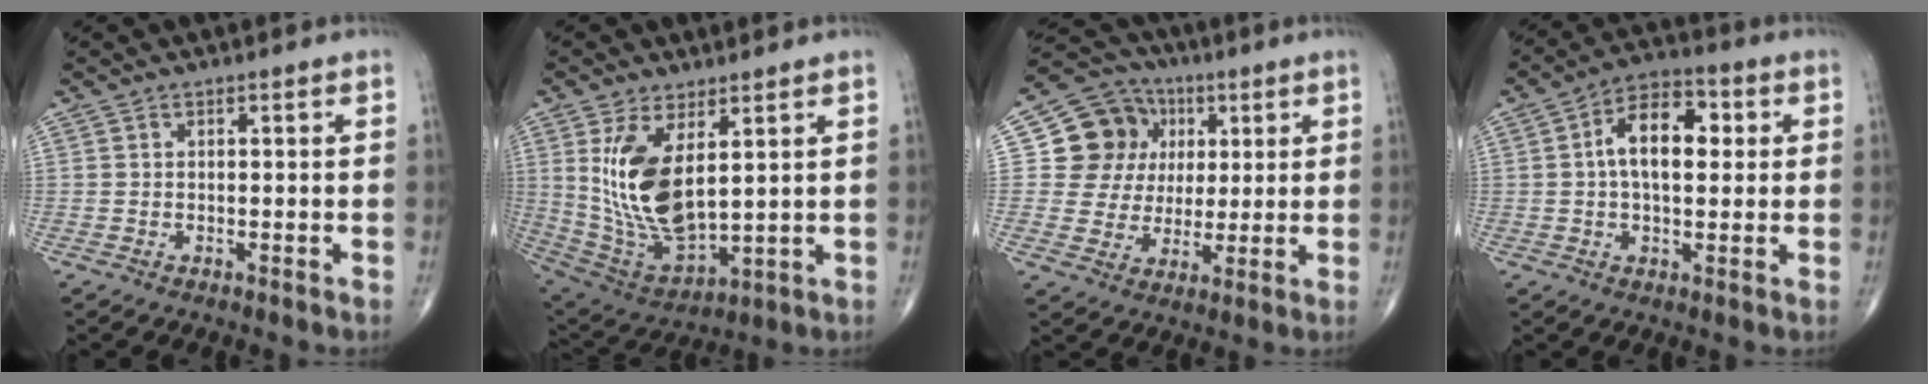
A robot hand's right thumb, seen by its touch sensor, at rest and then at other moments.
{"total": 15.1, "force": [3.9, 7.2, 12.7], "torque": [-0.238, -0.025, 0.101]}
{"total": 12.6, "force": [3.2, 11.6, 3.9], "torque": [-0.025, 0.006, 0.055]}
{"total": 11.2, "force": [1.7, 6.2, 9.1], "torque": [-0.139, 0.020, 0.021]}